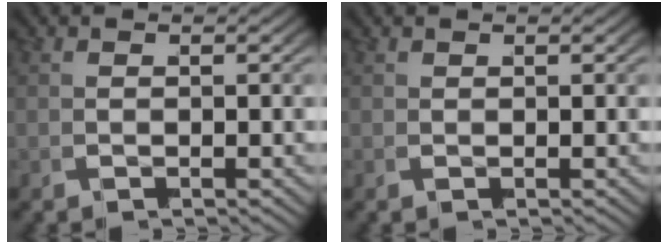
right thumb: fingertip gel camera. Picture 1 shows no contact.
{"total": 0.0}